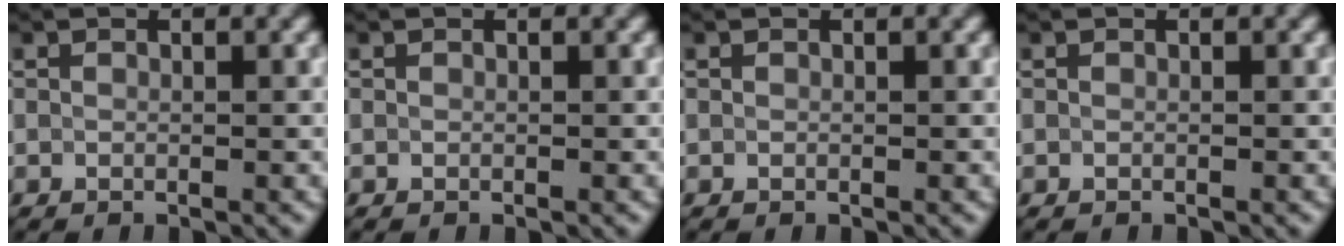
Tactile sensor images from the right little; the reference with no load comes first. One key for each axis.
{"total": 0.0}
{"total": 0.0}
{"total": 0.0}